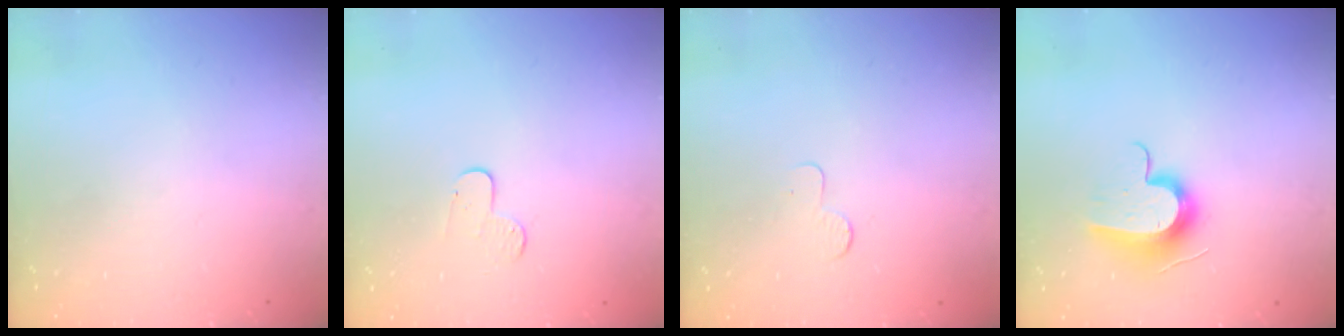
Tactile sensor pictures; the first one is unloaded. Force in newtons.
{"total": 5.5, "press": 5.5, "slide": 0.6}
{"total": 2.3, "press": 2.3, "slide": 0.2}
{"total": 12.4, "press": 12.4, "slide": 0.4}